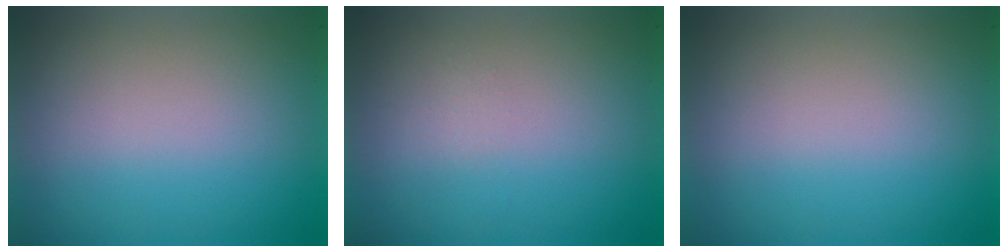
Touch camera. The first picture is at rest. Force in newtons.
{"total": 1.3}
{"total": 0.0}